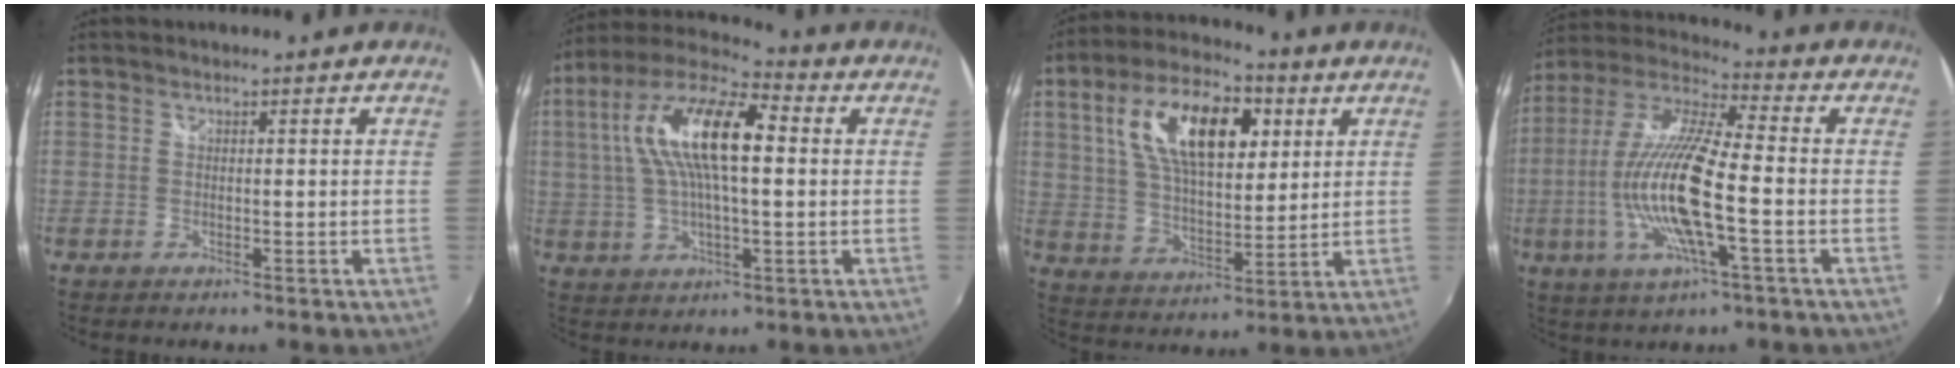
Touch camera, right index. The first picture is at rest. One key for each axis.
{"total": 17.3, "fx": 3.0, "fy": 6.1, "fz": 15.8, "tx": -0.299, "ty": 0.024, "tz": 0.039}
{"total": 17.4, "fx": 6.0, "fy": 8.4, "fz": 14.0, "tx": -0.254, "ty": 0.028, "tz": 0.106}
{"total": 18.1, "fx": -3.6, "fy": 3.5, "fz": 17.5, "tx": -0.338, "ty": -0.013, "tz": -0.071}